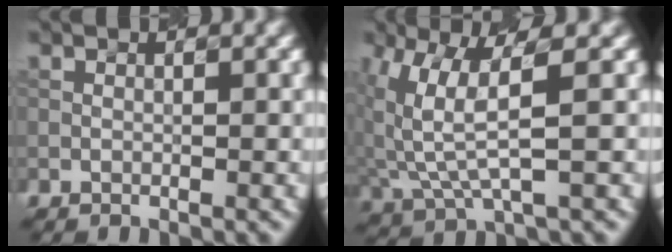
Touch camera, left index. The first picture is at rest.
{"total": 5.5, "force": [1.8, 1.7, 4.9], "torque": [-0.130, 0.000, 0.046]}